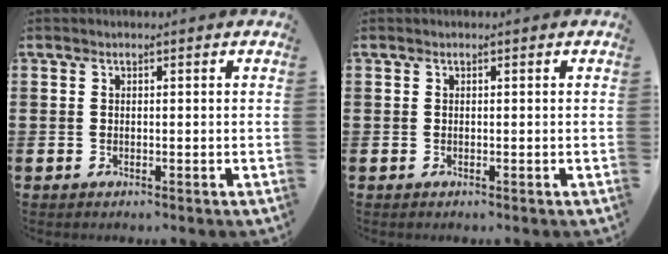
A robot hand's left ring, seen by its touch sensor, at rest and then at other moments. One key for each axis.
{"total": 0.0}